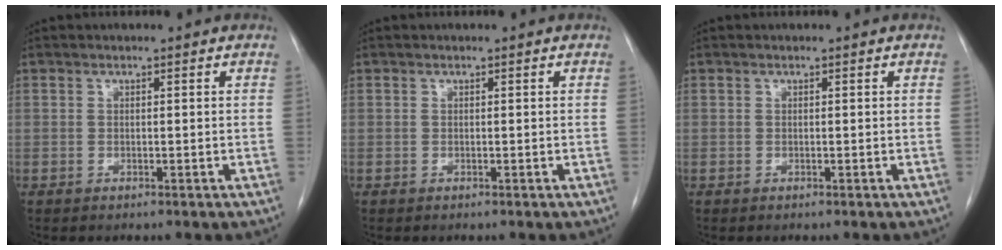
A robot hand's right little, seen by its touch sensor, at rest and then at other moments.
{"total": 0.0}
{"total": 0.0}